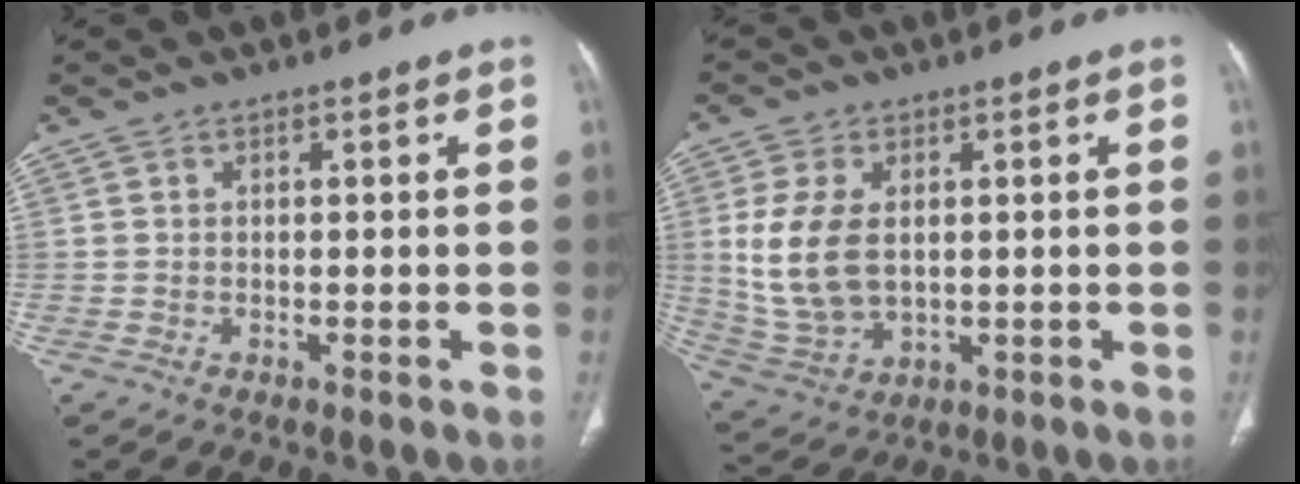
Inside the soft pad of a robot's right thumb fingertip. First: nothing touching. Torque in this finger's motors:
{"motor_torque": [-0.43, 0.46, 0.58, 0.91, 0.16]}